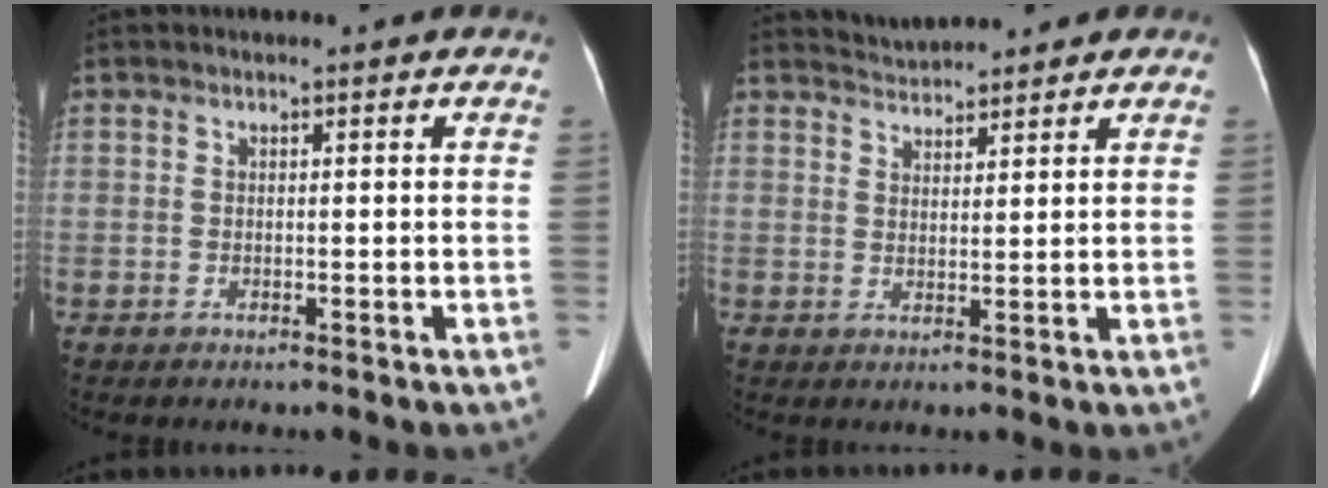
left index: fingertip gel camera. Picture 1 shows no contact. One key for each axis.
{"total": 4.0, "fx": 3.9, "fy": 0.6, "fz": 0.3, "tx": -0.009, "ty": 0.024, "tz": 0.067}